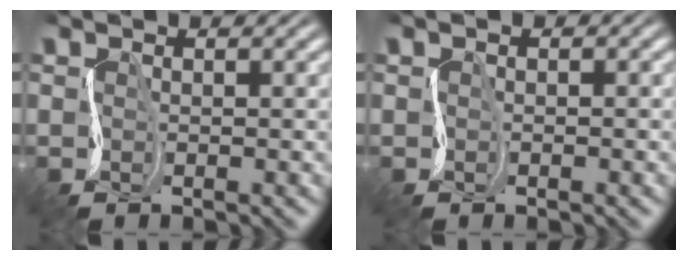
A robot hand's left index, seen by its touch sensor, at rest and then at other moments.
{"total": 0.6, "force": [-0.1, 0.4, 0.4], "torque": [-0.008, 0.000, -0.003]}